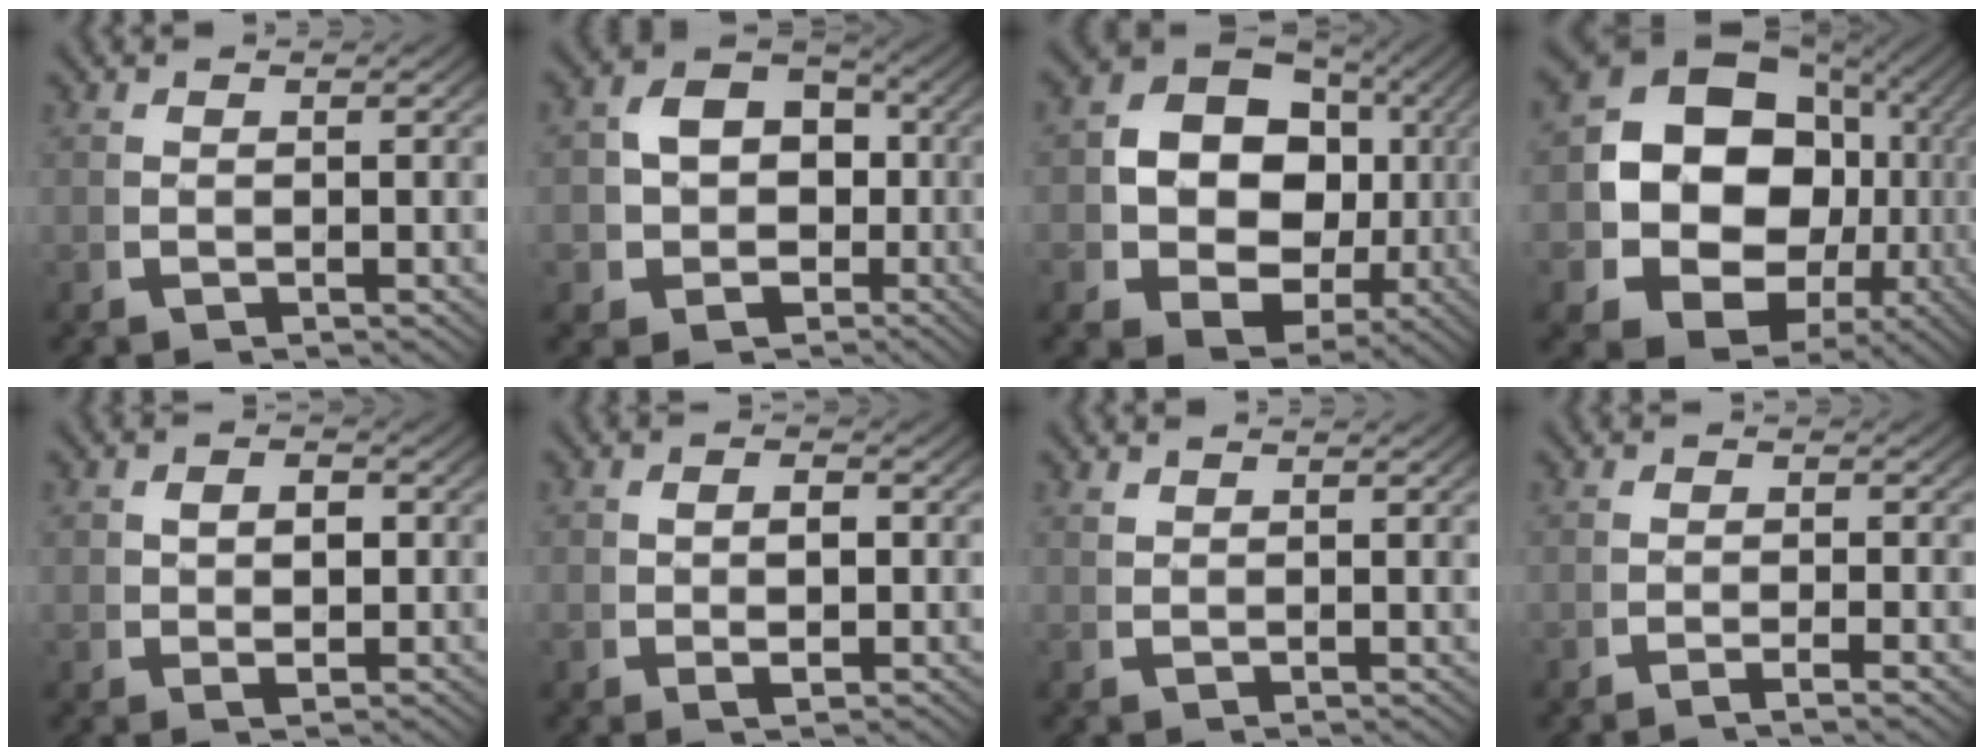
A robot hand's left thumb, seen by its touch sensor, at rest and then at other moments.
{"total": 9.9, "force": [-0.9, 8.6, 4.8], "torque": [-0.110, -0.039, -0.003]}
{"total": 13.5, "force": [-0.1, 10.5, 8.4], "torque": [-0.192, -0.056, 0.016]}
{"total": 18.4, "force": [-1.6, 14.0, 11.8], "torque": [-0.245, -0.077, -0.009]}
{"total": 2.6, "force": [0.3, 1.7, 1.9], "torque": [-0.031, -0.013, 0.016]}
{"total": 2.4, "force": [0.0, 1.4, 2.0], "torque": [-0.038, -0.012, 0.009]}
{"total": 1.2, "force": [1.2, -0.2, 0.2], "torque": [0.001, 0.003, 0.028]}
{"total": 1.4, "force": [-0.8, 0.0, 1.1], "torque": [-0.019, 0.003, -0.021]}